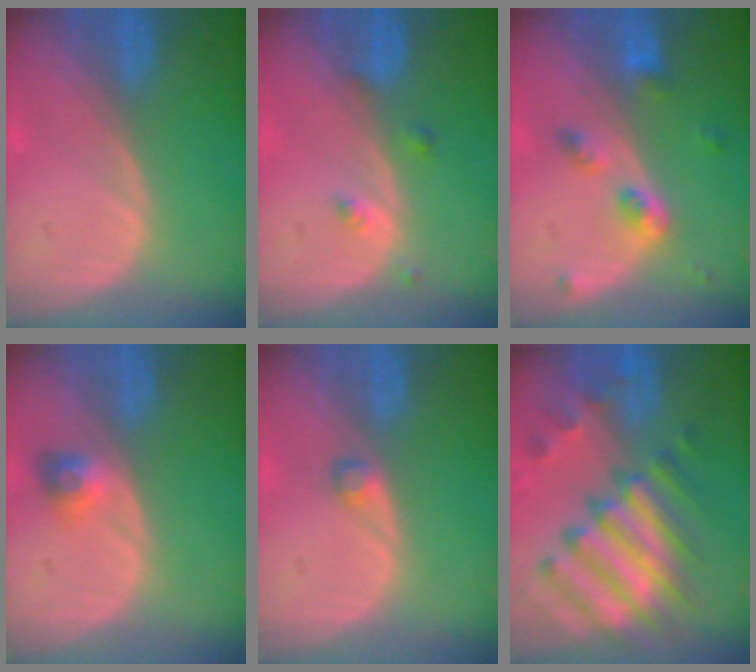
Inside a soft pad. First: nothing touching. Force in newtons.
{"total": 1.8, "press": 1.8, "slide": 0.1}
{"total": 4.2, "press": 4.1, "slide": 0.8}
{"total": 2.9, "press": 2.7, "slide": 1.2}
{"total": 1.5, "press": 1.4, "slide": 0.2}
{"total": 12.4, "press": 10.7, "slide": 6.3}